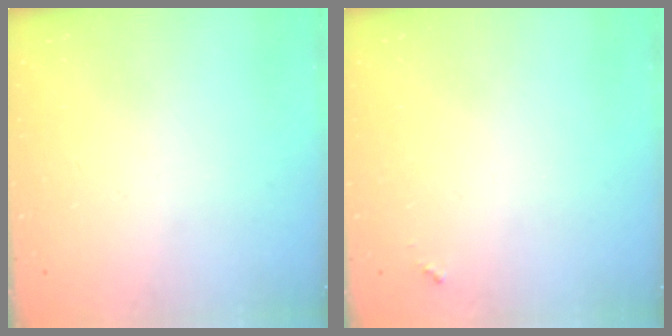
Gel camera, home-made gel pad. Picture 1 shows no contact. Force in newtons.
{"total": 3.5, "press": 3.5, "slide": 0.3}